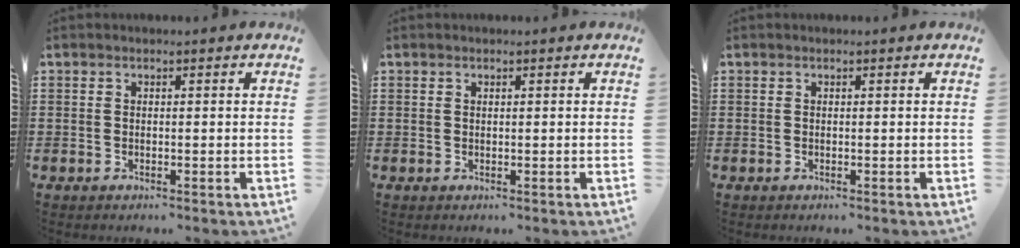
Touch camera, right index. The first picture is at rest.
{"total": 0.0}
{"total": 0.0}